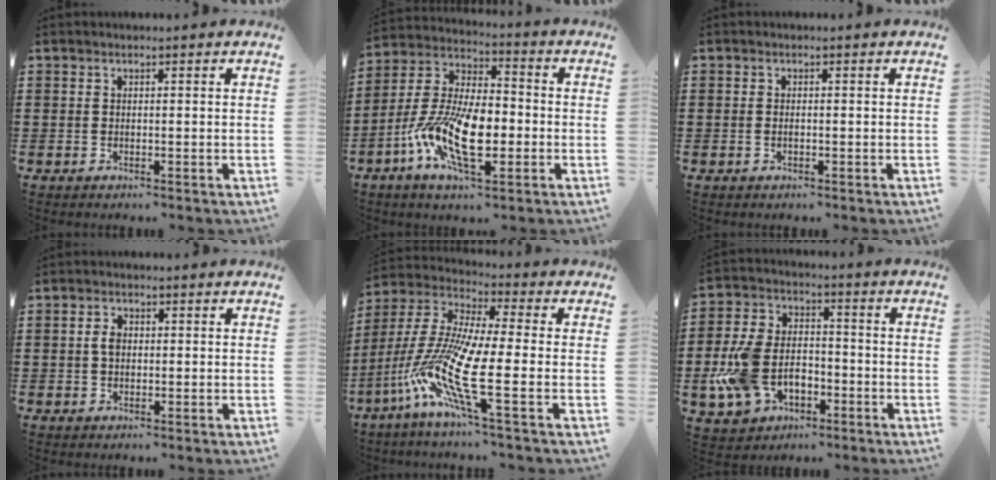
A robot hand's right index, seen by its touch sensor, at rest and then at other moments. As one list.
[{"total": 12.2, "force": [-4.0, 5.7, 10.1], "torque": [-0.239, -0.009, -0.078]}, {"total": 0.7, "force": [-0.2, 0.2, 0.7], "torque": [-0.014, -0.003, -0.003]}, {"total": 2.1, "force": [0.2, 1.3, 1.6], "torque": [-0.033, 0.006, 0.002]}, {"total": 14.6, "force": [-5.6, 2.6, 13.2], "torque": [-0.312, -0.022, -0.119]}, {"total": 9.5, "force": [-2.9, 6.6, 6.2], "torque": [-0.165, 0.011, -0.058]}]